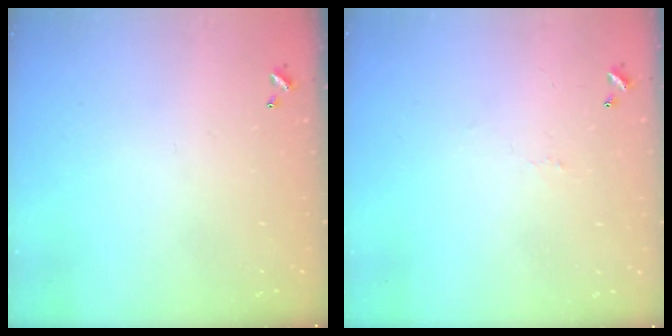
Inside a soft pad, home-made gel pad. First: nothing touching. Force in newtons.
{"total": 1.6, "press": 1.5, "slide": 0.5}